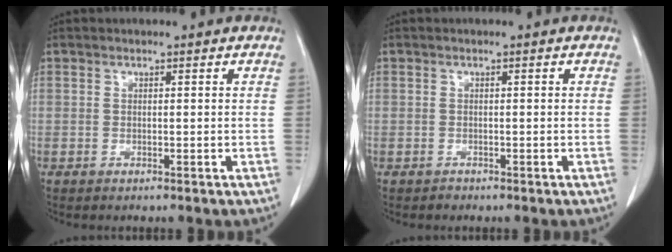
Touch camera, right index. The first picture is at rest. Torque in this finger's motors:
{"motor_torque": [-0.20, 0.00, -0.36, -0.14]}